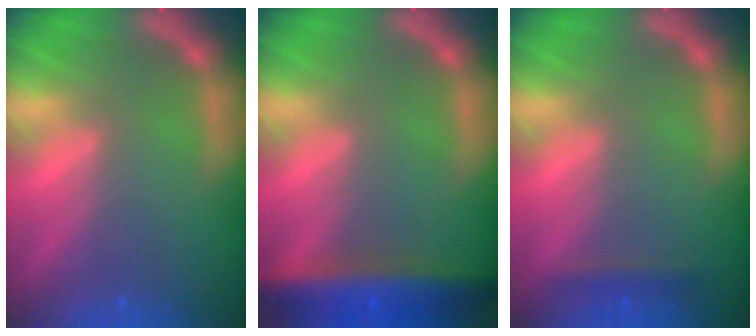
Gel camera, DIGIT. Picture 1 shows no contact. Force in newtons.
{"total": 7.5}
{"total": 1.4}